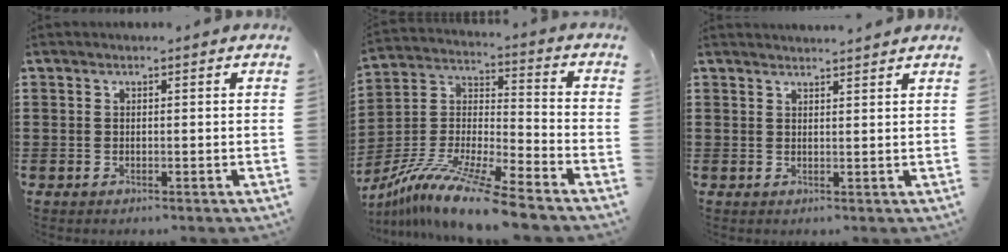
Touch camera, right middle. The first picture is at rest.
{"total": 12.1, "force": [-10.6, -0.3, 5.8], "torque": [-0.122, 0.003, -0.212]}
{"total": 1.8, "force": [1.7, -0.3, 0.0], "torque": [-0.003, -0.001, 0.034]}